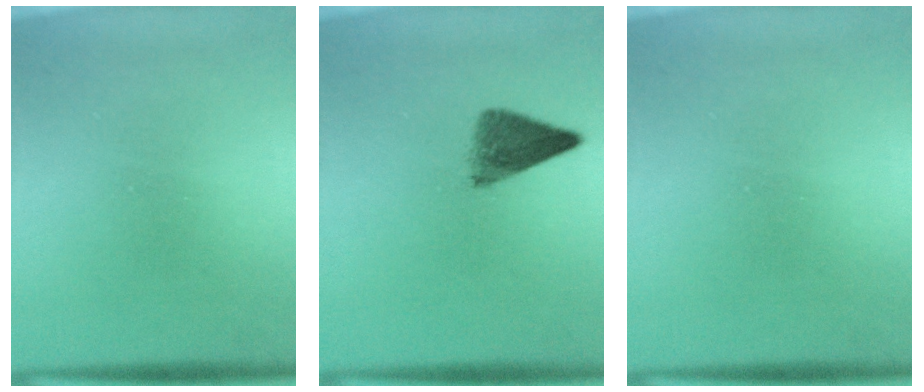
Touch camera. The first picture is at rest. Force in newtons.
{"total": 4.8}
{"total": 0.0}